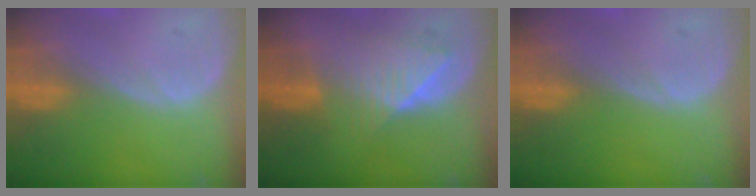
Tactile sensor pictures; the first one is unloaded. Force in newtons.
{"total": 6.4, "press": 6.3, "slide": 1.1}
{"total": 0.0}